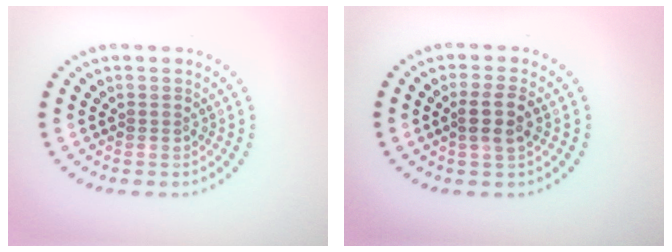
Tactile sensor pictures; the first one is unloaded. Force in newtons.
{"total": 2.6, "press": 2.4, "slide": 1.0}